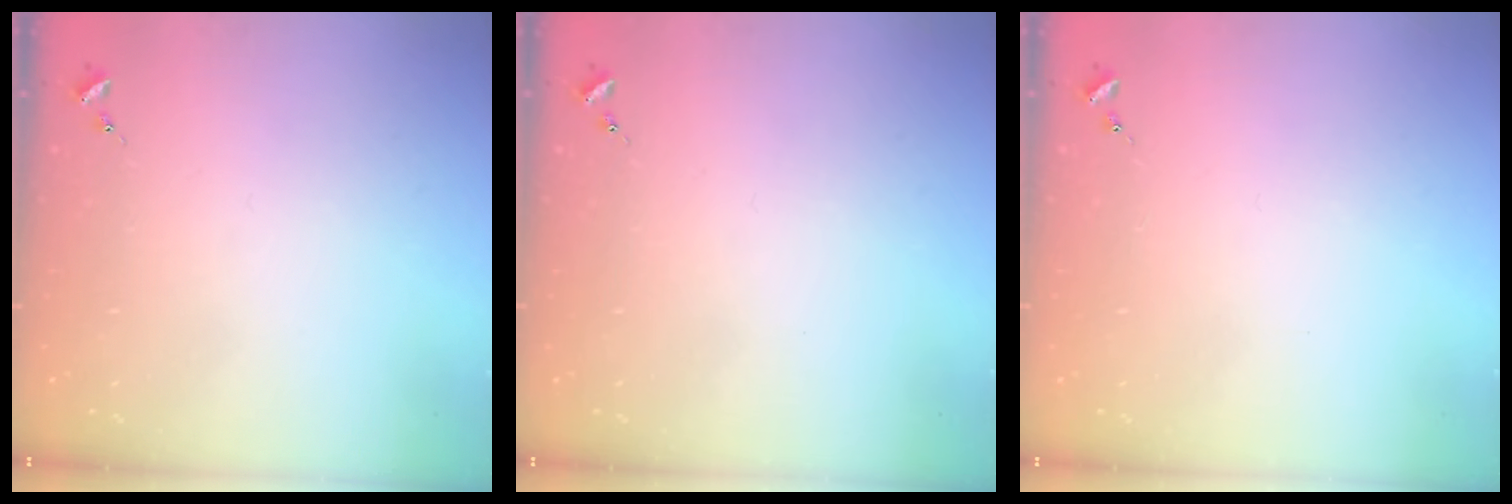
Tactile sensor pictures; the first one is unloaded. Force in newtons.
{"total": 0.0}
{"total": 0.0}